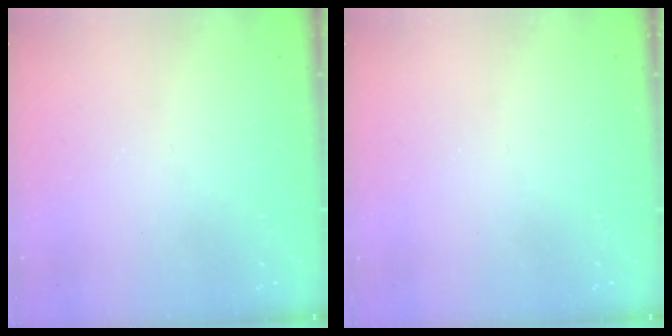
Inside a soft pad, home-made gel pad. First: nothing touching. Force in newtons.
{"total": 0.0}